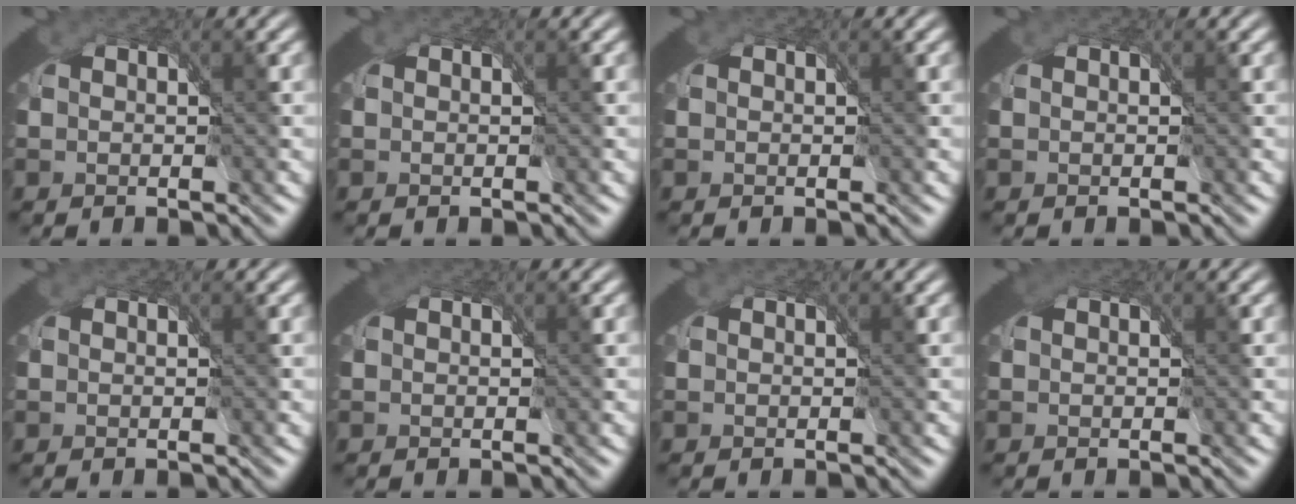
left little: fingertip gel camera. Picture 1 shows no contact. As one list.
[{"total": 0.0}, {"total": 0.0}, {"total": 0.0}, {"total": 0.0}, {"total": 1.6, "force": [0.6, 1.3, 0.7], "torque": [-0.010, -0.001, 0.005]}, {"total": 0.0}, {"total": 1.7, "force": [0.5, 1.4, 0.8], "torque": [-0.013, -0.002, 0.003]}]